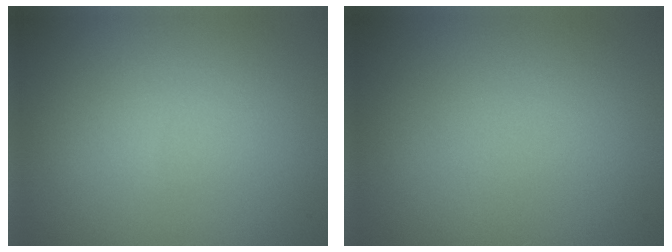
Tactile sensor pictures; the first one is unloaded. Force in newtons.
{"total": 0.0}